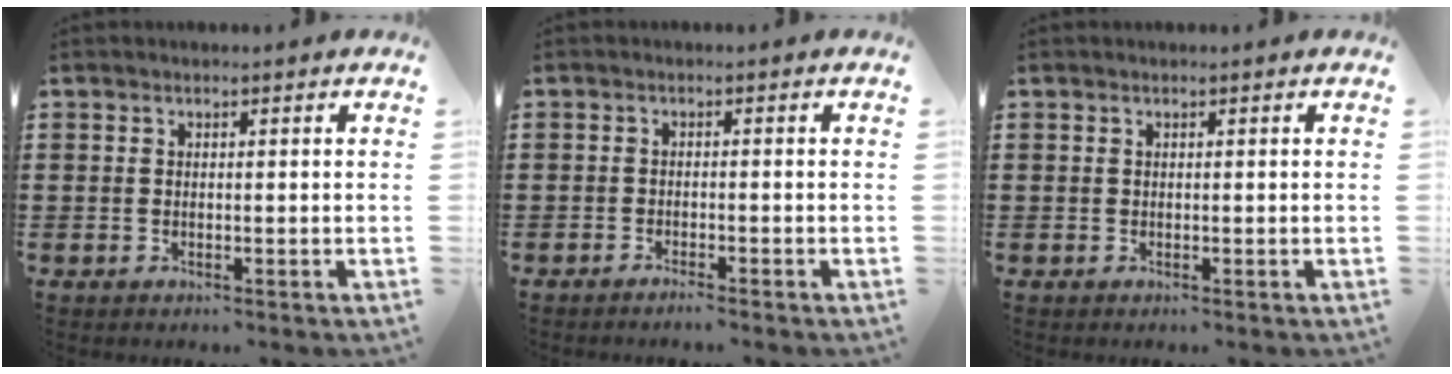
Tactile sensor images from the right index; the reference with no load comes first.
{"total": 1.1, "force": [-1.1, -0.1, 0.2], "torque": [-0.004, 0.002, -0.022]}
{"total": 0.0}